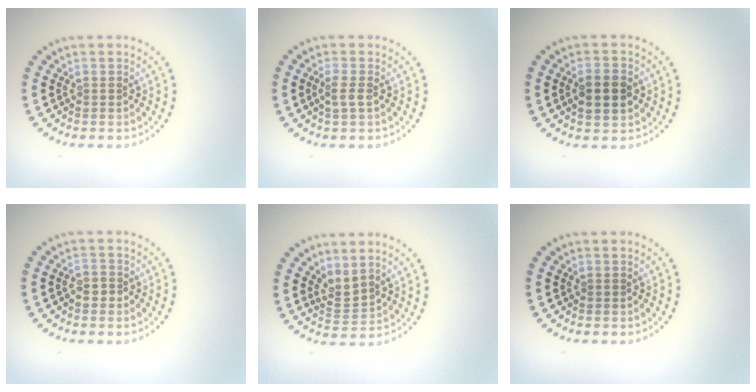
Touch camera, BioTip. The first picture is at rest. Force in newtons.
{"total": 1.3, "press": 1.2, "slide": 0.5}
{"total": 3.6, "press": 3.6, "slide": 0.2}
{"total": 1.3, "press": 1.2, "slide": 0.5}
{"total": 2.2, "press": 1.4, "slide": 1.7}
{"total": 0.0}